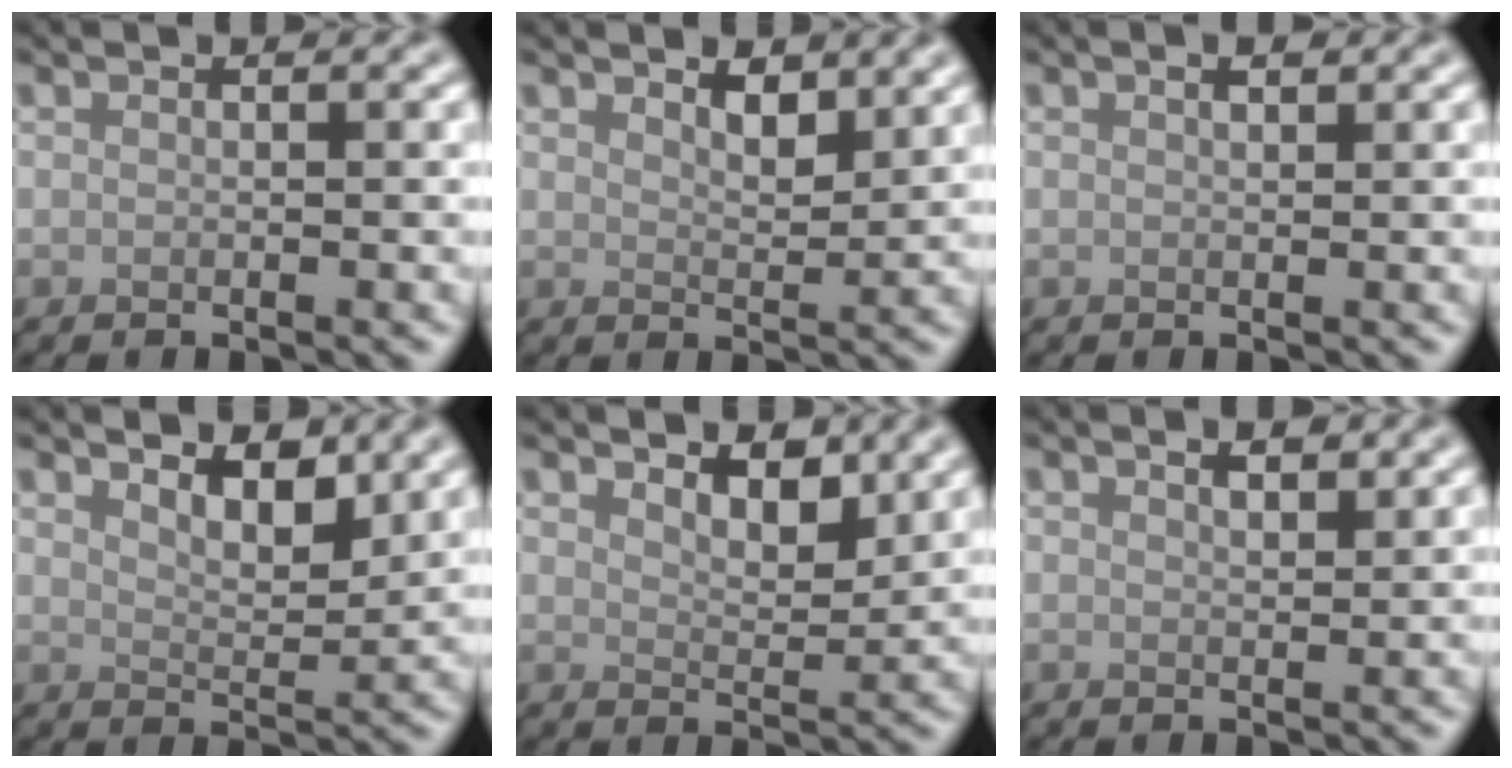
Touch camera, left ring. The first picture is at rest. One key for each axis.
{"total": 2.3, "fx": 1.7, "fy": 0.8, "fz": 1.3, "tx": -0.024, "ty": -0.006, "tz": 0.028}
{"total": 0.9, "fx": 0.5, "fy": 0.3, "fz": 0.7, "tx": -0.013, "ty": 0.002, "tz": 0.010}
{"total": 3.5, "fx": 2.6, "fy": 1.2, "fz": 1.9, "tx": -0.035, "ty": -0.005, "tz": 0.039}
{"total": 3.2, "fx": 2.4, "fy": 1.3, "fz": 1.7, "tx": -0.033, "ty": -0.005, "tz": 0.035}
{"total": 1.6, "fx": 1.1, "fy": 0.5, "fz": 1.0, "tx": -0.015, "ty": 0.001, "tz": 0.021}